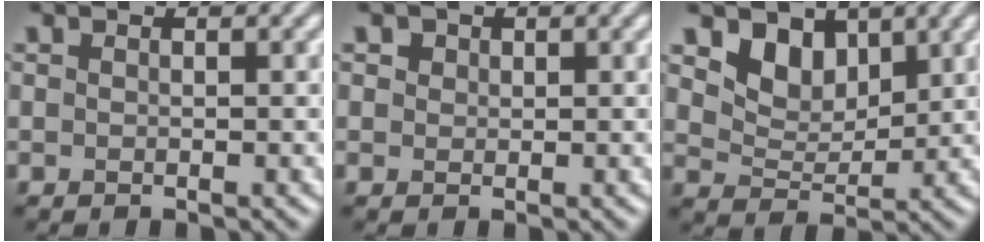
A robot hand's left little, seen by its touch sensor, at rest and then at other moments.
{"total": 1.5, "force": [0.9, 1.1, 0.6], "torque": [-0.012, 0.006, 0.006]}
{"total": 4.5, "force": [2.8, 3.0, 1.9], "torque": [-0.046, -0.026, 0.061]}